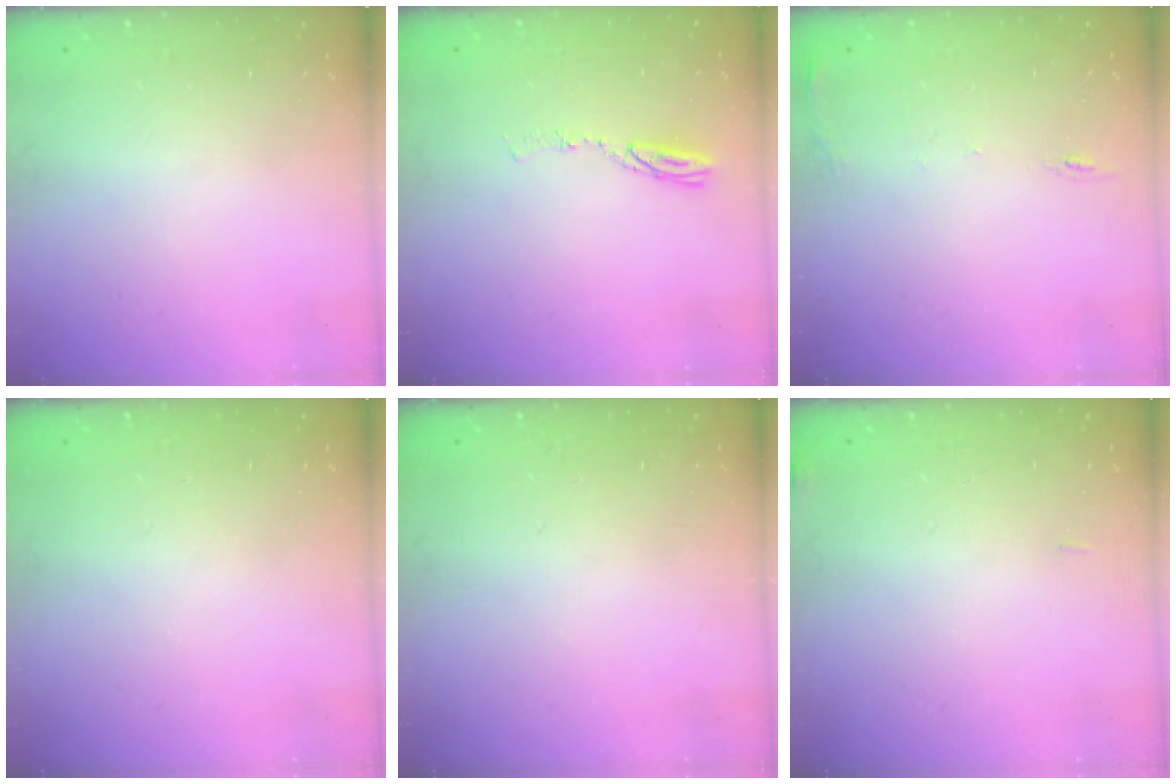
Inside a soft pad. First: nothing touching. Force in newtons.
{"total": 5.1, "press": 5.1, "slide": 0.3}
{"total": 5.8, "press": 5.8, "slide": 0.5}
{"total": 0.0}
{"total": 0.0}
{"total": 4.4, "press": 4.3, "slide": 1.0}